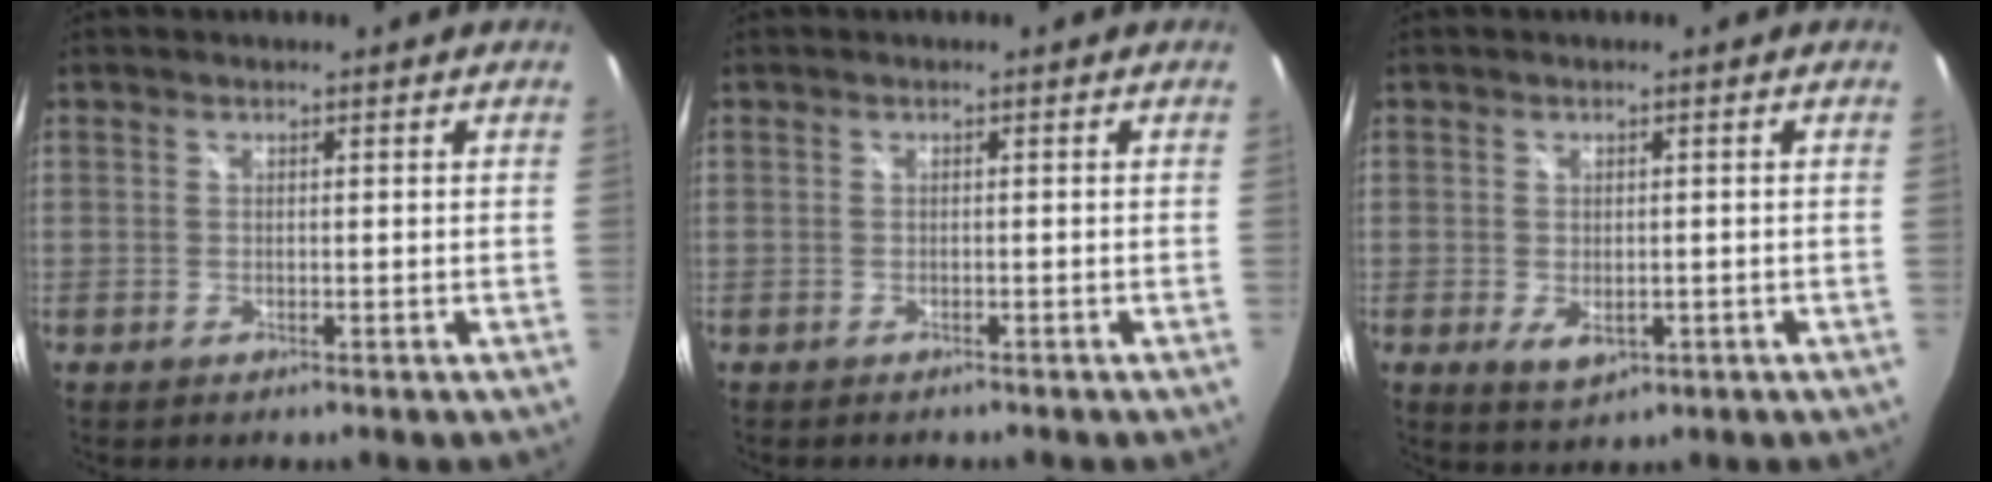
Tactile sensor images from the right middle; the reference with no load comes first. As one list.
[{"total": 0.6, "force": [-0.5, 0.2, -0.1], "torque": [0.000, 0.001, -0.011]}, {"total": 3.8, "force": [-1.0, 2.4, 2.8], "torque": [-0.048, -0.010, -0.011]}]